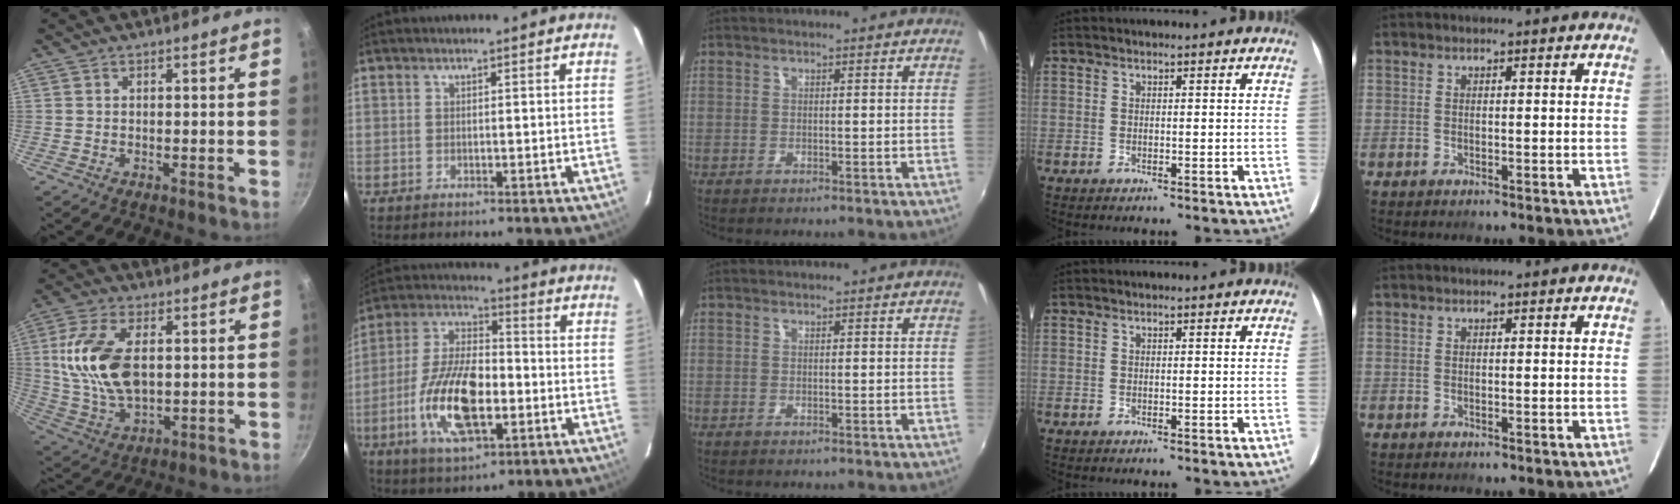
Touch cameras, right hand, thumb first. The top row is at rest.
{"thumb": {"total": 15.6, "force": [2.1, 8.9, 12.6], "torque": [-0.233, -0.005, 0.045]}, "index": {"total": 16.8, "force": [-4.8, 7.3, 14.4], "torque": [-0.300, -0.006, -0.089]}}